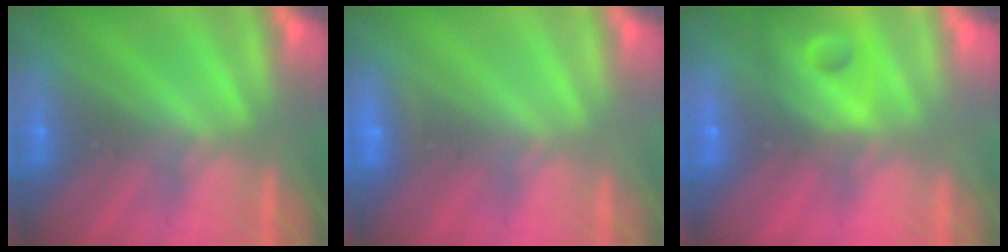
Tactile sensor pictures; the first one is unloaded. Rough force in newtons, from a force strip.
{"total": 1.9}
{"total": 7.7}